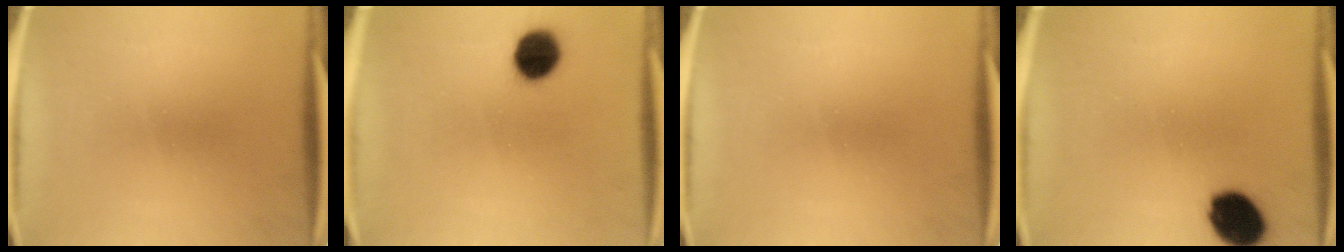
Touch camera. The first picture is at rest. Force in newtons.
{"total": 8.6}
{"total": 0.0}
{"total": 10.8}